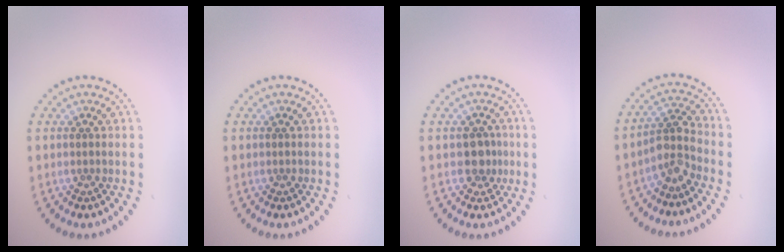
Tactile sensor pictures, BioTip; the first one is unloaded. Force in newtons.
{"total": 0.0}
{"total": 2.0, "press": 1.8, "slide": 0.9}
{"total": 2.9, "press": 2.1, "slide": 2.0}